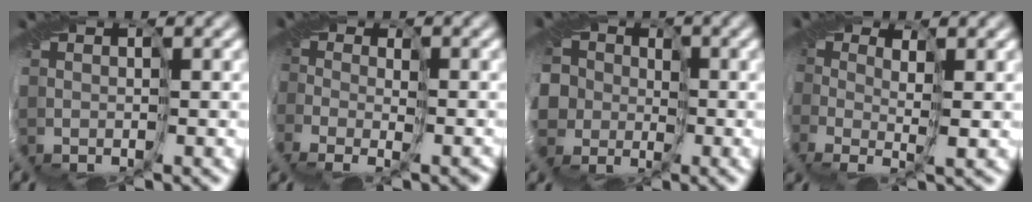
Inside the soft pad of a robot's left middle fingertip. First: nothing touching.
{"total": 2.3, "force": [-2.0, 1.0, 0.6], "torque": [0.021, -0.033, -0.038]}
{"total": 7.7, "force": [-0.1, 6.9, 3.4], "torque": [-0.076, 0.006, -0.055]}
{"total": 1.3, "force": [-0.5, -1.1, -0.4], "torque": [0.024, -0.019, -0.020]}